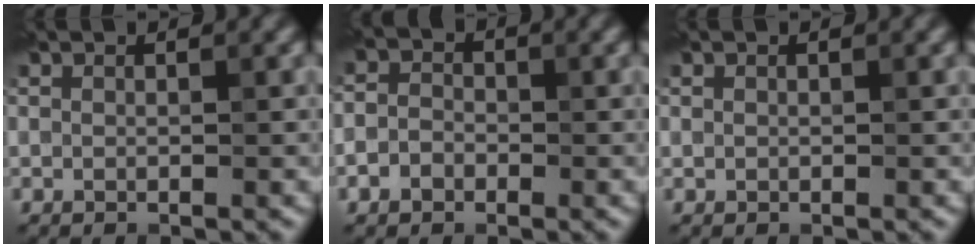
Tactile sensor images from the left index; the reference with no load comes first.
{"total": 2.3, "force": [-0.9, 1.9, 1.0], "torque": [-0.001, 0.000, -0.026]}
{"total": 0.0}